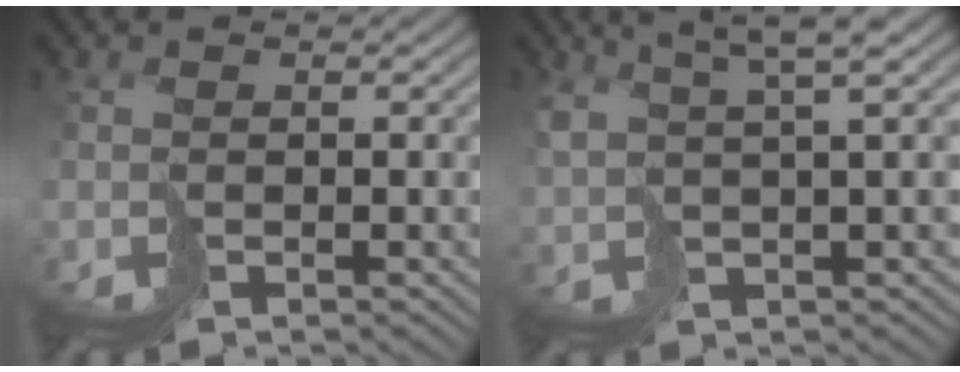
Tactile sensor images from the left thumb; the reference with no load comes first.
{"total": 5.5, "force": [3.4, 0.9, 4.2], "torque": [-0.069, 0.022, 0.065]}